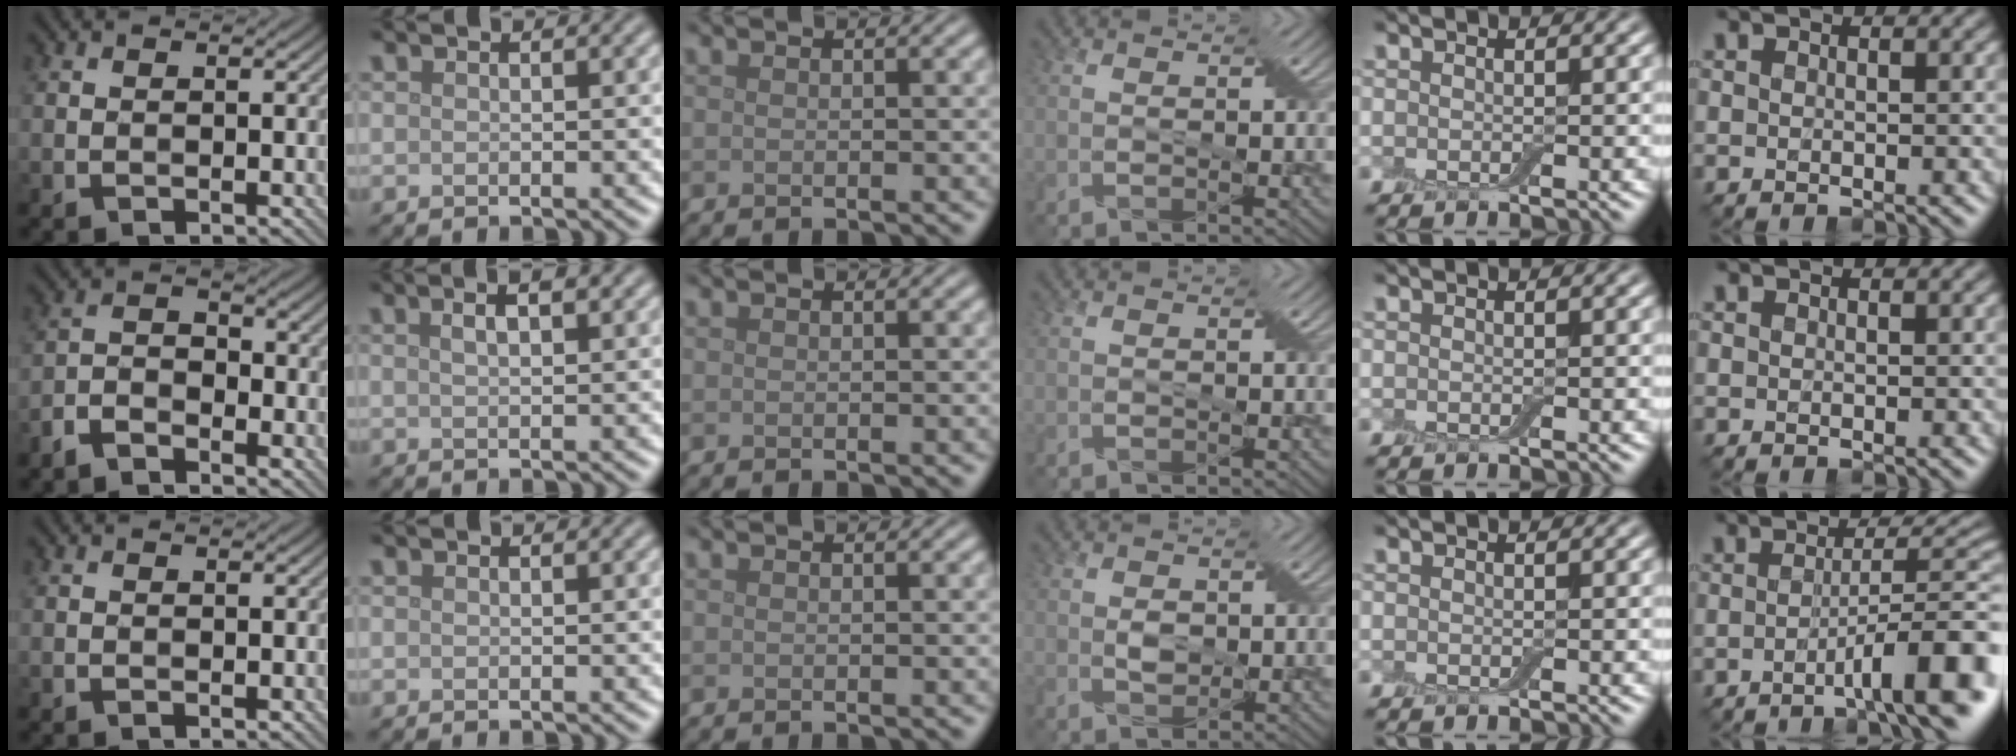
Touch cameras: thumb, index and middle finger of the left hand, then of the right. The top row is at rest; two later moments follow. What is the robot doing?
{"motion": "extract", "object": "backpack"}